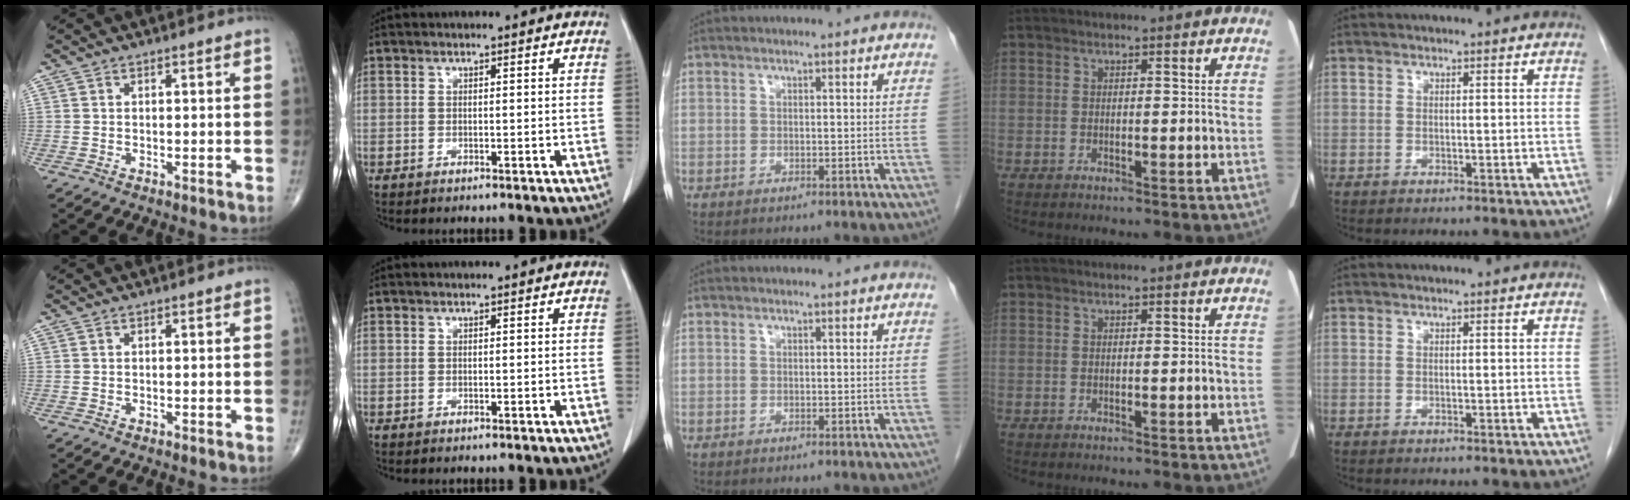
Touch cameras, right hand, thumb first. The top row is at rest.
{}